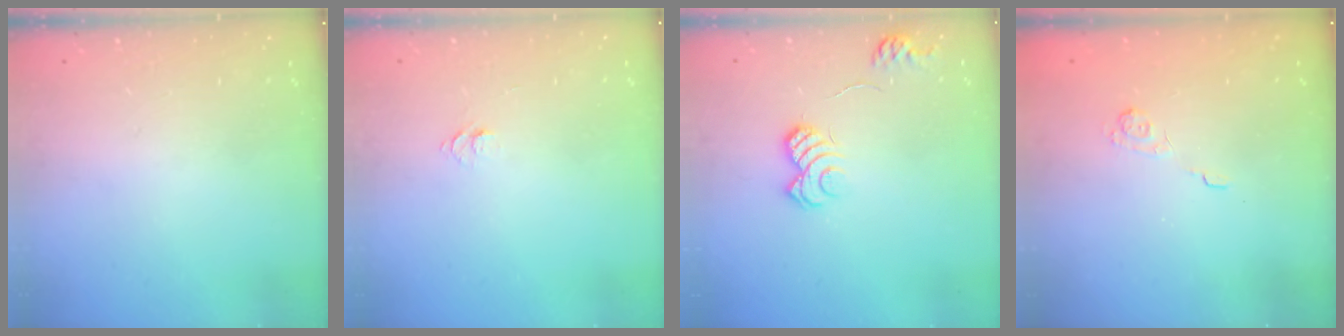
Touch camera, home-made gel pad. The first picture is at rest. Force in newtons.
{"total": 4.7, "press": 4.6, "slide": 0.5}
{"total": 9.8, "press": 9.7, "slide": 0.7}
{"total": 2.2, "press": 1.7, "slide": 1.4}